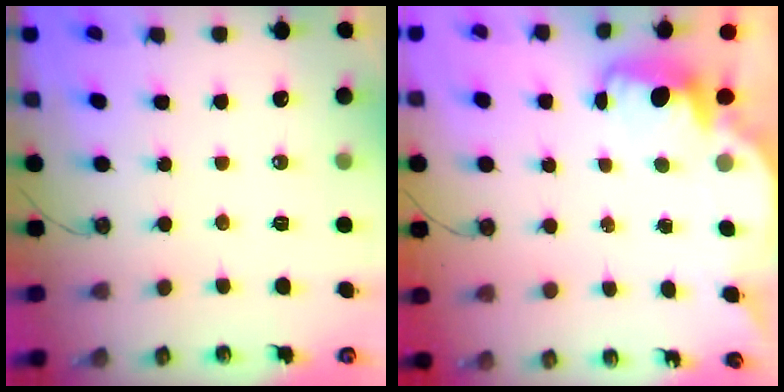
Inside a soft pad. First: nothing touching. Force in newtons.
{"total": 2.4, "press": 2.3, "slide": 0.6}